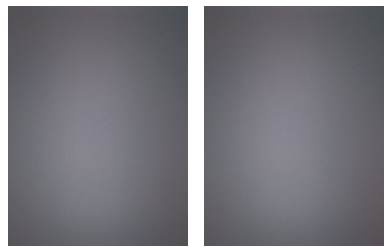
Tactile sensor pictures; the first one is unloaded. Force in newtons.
{"total": 0.0}